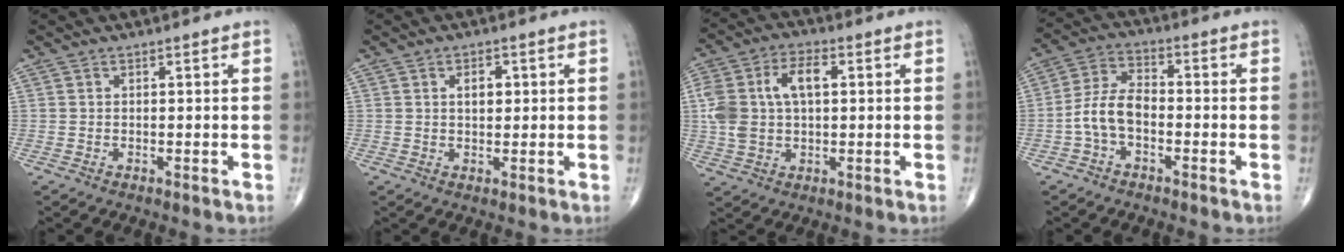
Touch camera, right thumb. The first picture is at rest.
{"total": 3.4, "force": [0.9, 2.1, 2.5], "torque": [-0.029, -0.002, 0.013]}
{"total": 12.5, "force": [2.2, 7.3, 10.0], "torque": [-0.201, 0.019, 0.044]}
{"total": 7.6, "force": [-2.2, 4.3, 5.9], "torque": [-0.116, 0.032, -0.051]}